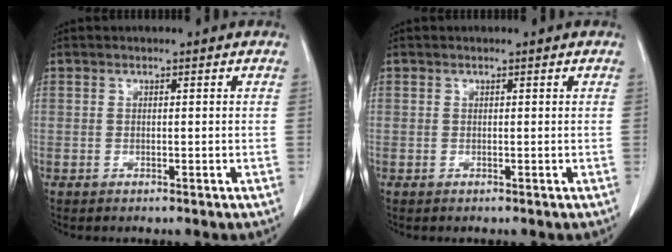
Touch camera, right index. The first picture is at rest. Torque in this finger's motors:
{"motor_torque": [-0.42, 0.06, -0.02, -0.01]}